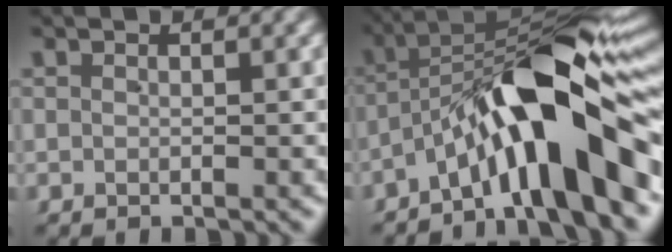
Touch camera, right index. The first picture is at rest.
{"total": 14.8, "force": [-1.8, 5.8, 13.5], "torque": [-0.195, 0.007, -0.023]}